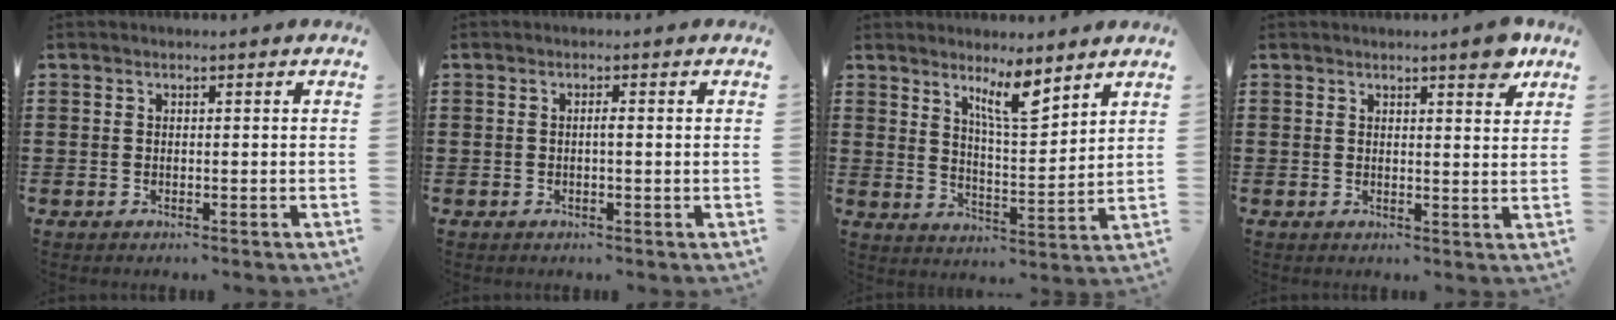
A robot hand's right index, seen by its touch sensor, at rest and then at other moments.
{"total": 0.8, "force": [-0.2, 0.0, 0.8], "torque": [-0.015, -0.004, -0.003]}
{"total": 7.2, "force": [5.2, 1.2, 4.8], "torque": [-0.091, -0.019, 0.087]}
{"total": 3.6, "force": [2.7, 0.7, 2.3], "torque": [-0.028, -0.004, 0.044]}